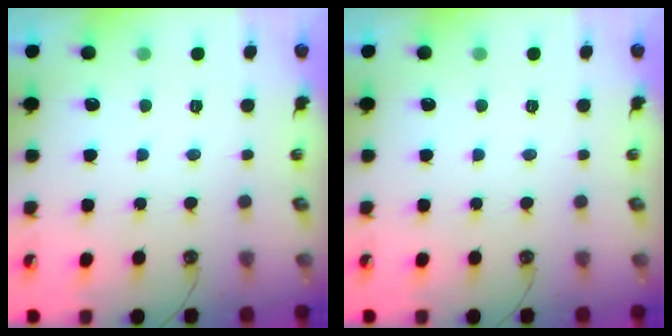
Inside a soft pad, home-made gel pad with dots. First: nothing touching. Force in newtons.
{"total": 0.0}